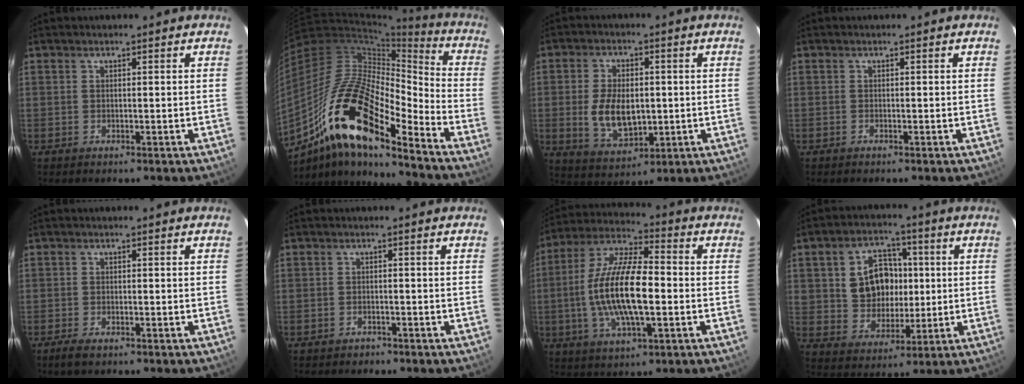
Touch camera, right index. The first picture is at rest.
{"total": 21.8, "force": [-13.7, 6.4, 15.8], "torque": [-0.280, -0.019, -0.270]}
{"total": 10.1, "force": [-0.7, 6.0, 8.1], "torque": [-0.163, -0.005, -0.001]}
{"total": 0.0}
{"total": 2.6, "force": [-2.0, 0.7, 1.5], "torque": [-0.036, -0.005, -0.036]}
{"total": 1.7, "force": [-1.4, 0.9, 0.1], "torque": [-0.004, 0.004, -0.021]}
{"total": 16.8, "force": [-2.0, 5.6, 15.8], "torque": [-0.313, 0.004, -0.042]}
{"total": 11.5, "force": [1.8, 9.4, 6.5], "torque": [-0.139, 0.028, 0.050]}